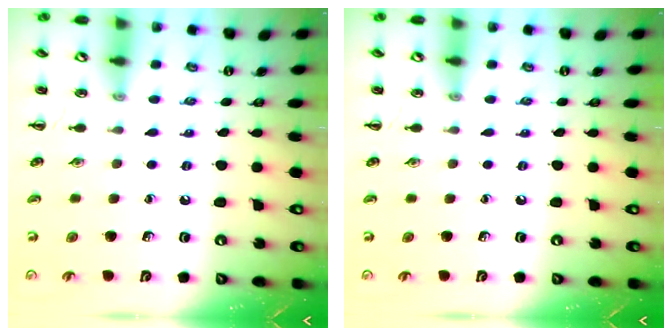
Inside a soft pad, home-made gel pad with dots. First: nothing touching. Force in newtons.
{"total": 0.0}